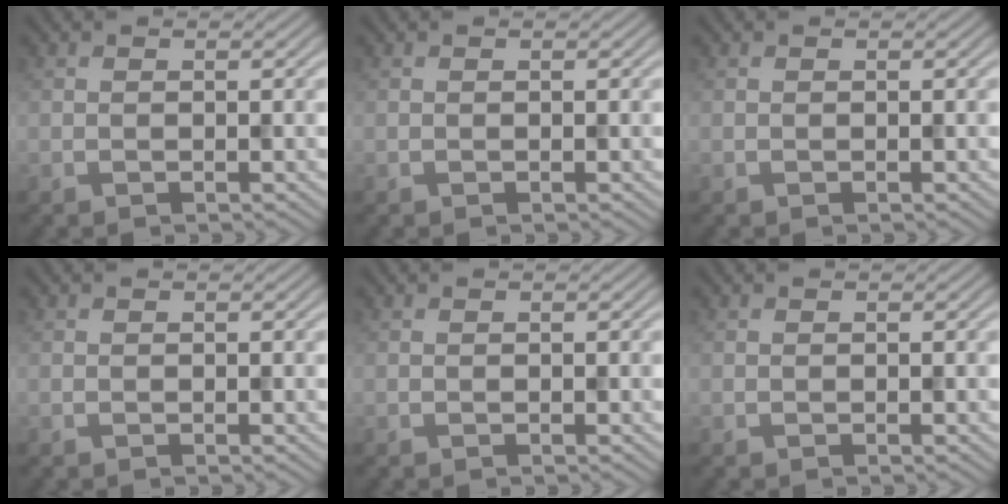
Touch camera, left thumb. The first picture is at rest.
{"total": 0.0}
{"total": 0.0}
{"total": 0.0}
{"total": 0.0}
{"total": 0.0}